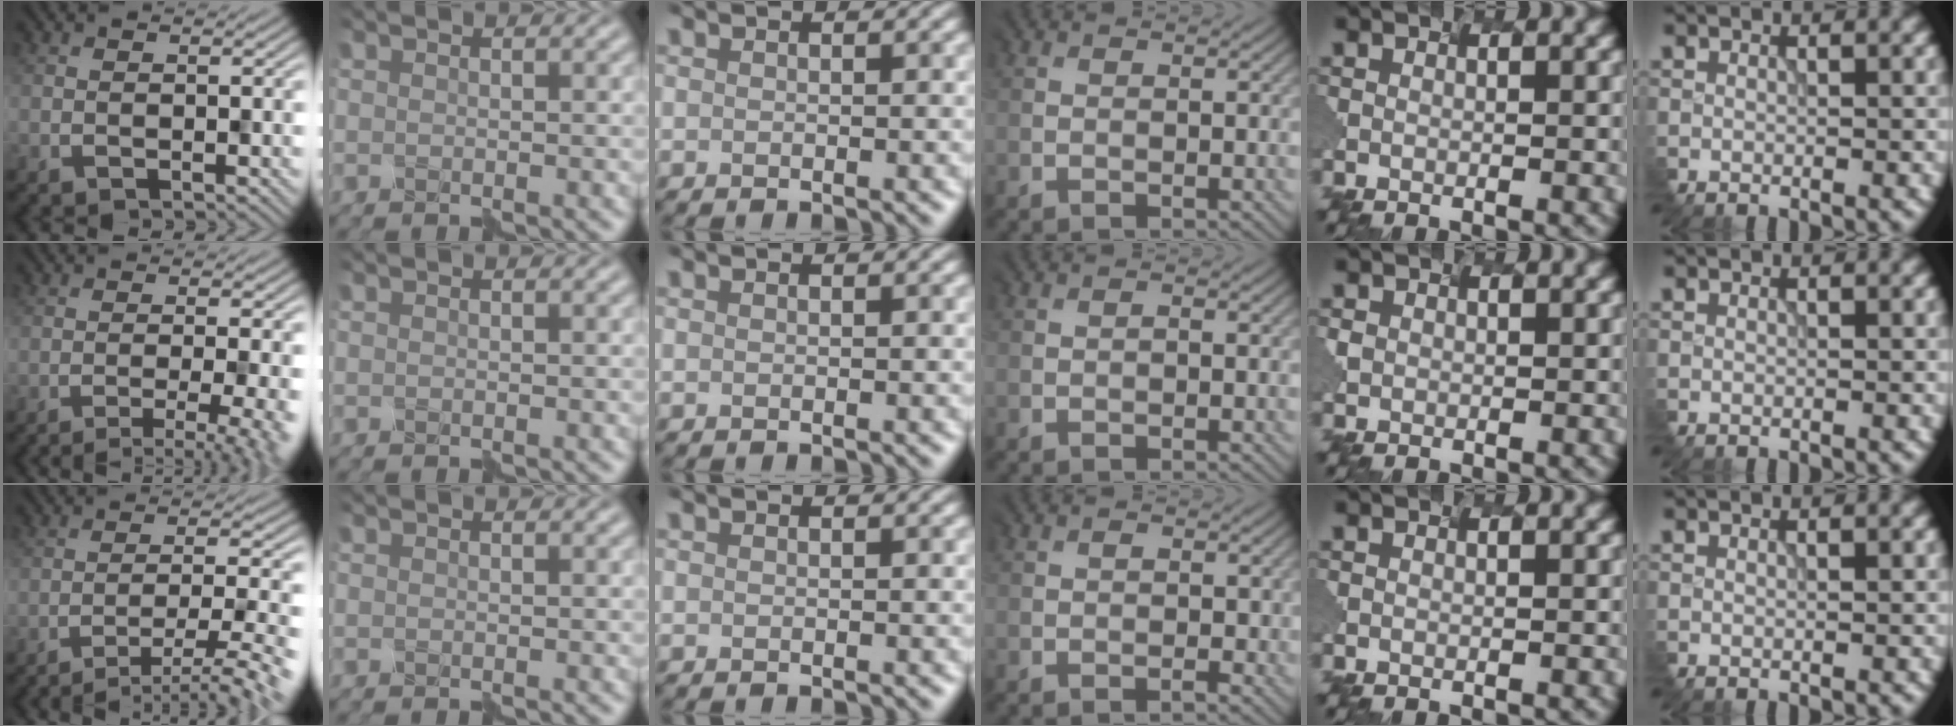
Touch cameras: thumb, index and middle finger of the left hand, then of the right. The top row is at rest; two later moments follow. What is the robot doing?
{"motion": "assemble", "object": "spray bottle"}